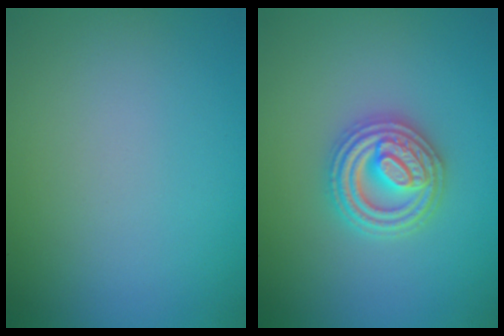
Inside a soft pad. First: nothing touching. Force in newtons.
{"total": 4.9, "press": 4.9, "slide": 0.7}